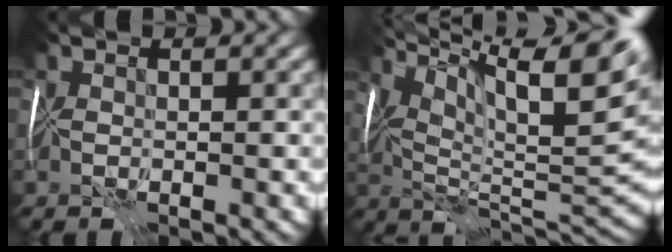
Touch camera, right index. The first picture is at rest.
{"total": 15.8, "force": [8.7, 3.8, 12.6], "torque": [-0.217, 0.017, 0.152]}